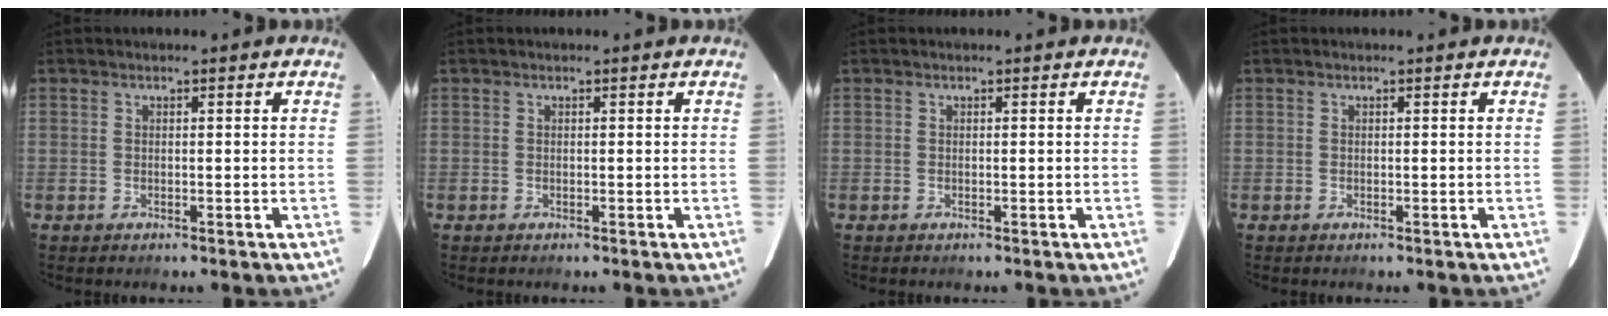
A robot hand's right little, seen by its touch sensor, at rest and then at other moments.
{"total": 0.0}
{"total": 0.0}
{"total": 0.0}